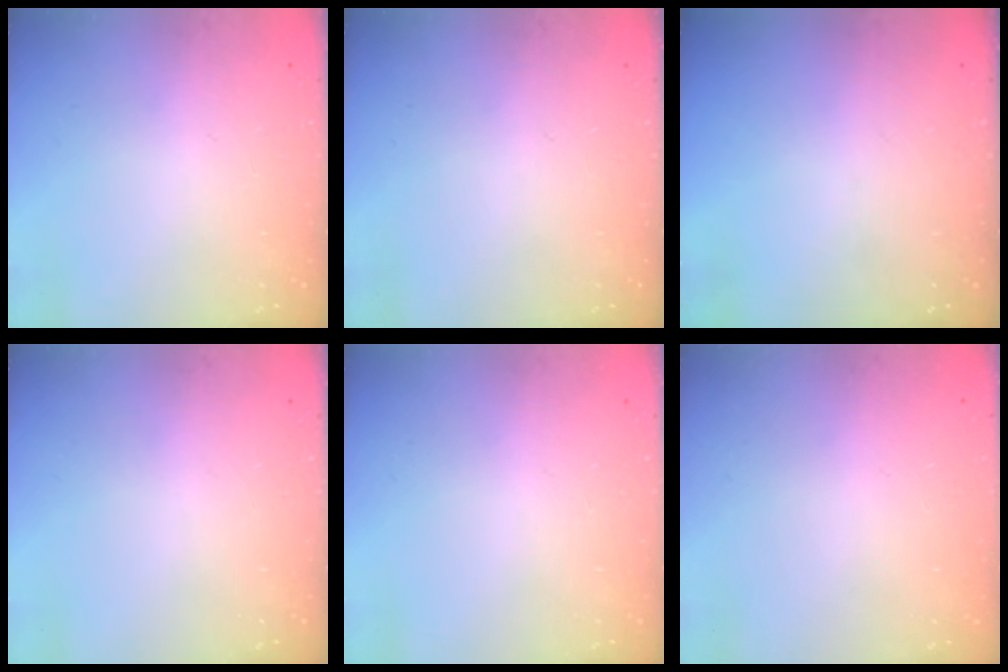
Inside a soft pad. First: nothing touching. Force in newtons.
{"total": 0.0}
{"total": 0.0}
{"total": 0.0}
{"total": 0.0}
{"total": 0.0}